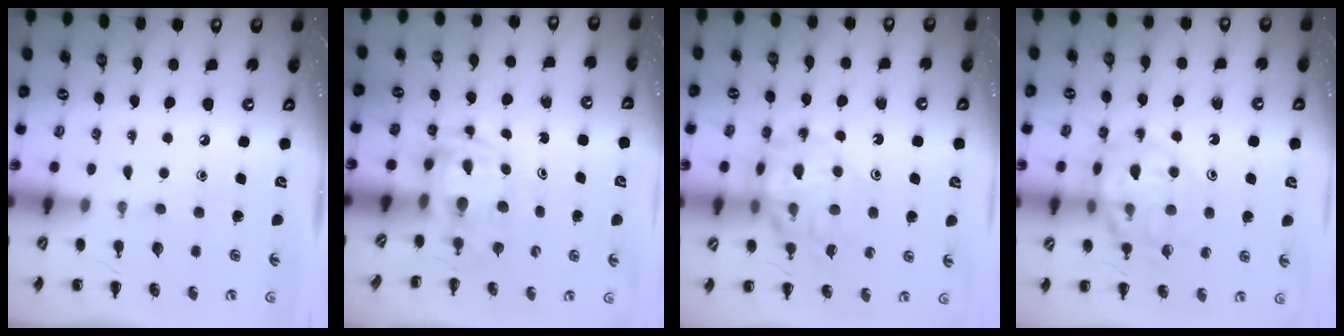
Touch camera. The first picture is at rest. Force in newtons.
{"total": 2.8, "press": 2.7, "slide": 0.7}
{"total": 16.4, "press": 16.1, "slide": 2.9}
{"total": 15.3, "press": 15.0, "slide": 2.8}